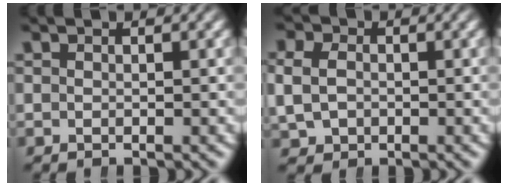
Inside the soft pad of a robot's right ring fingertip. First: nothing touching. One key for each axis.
{"total": 3.2, "fx": 0.1, "fy": 2.7, "fz": 1.6, "tx": -0.036, "ty": -0.010, "tz": 0.010}